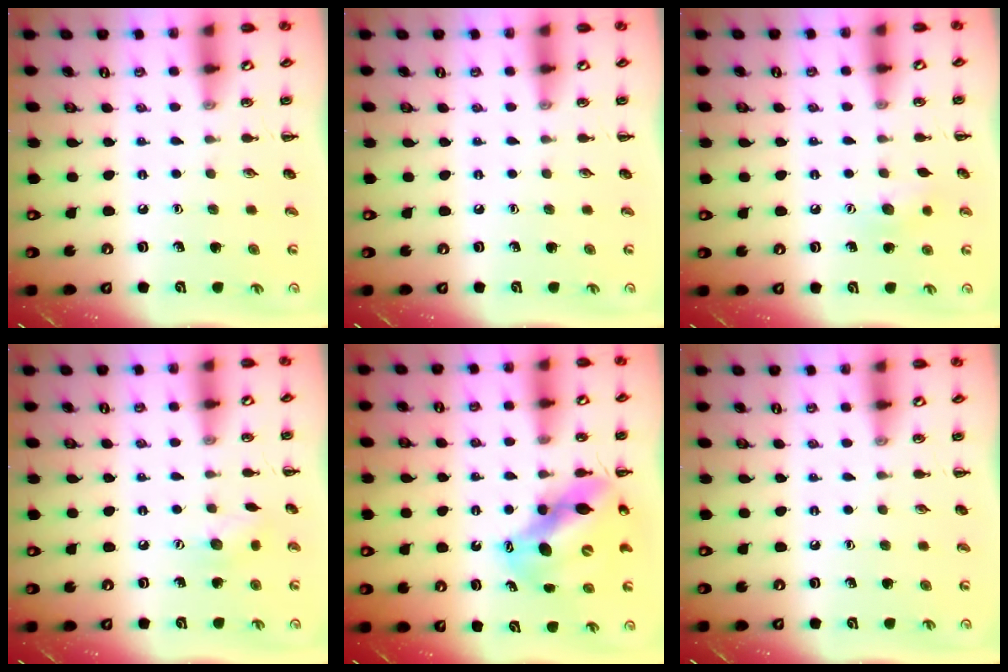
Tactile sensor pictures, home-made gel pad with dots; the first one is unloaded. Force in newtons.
{"total": 0.0}
{"total": 7.5, "press": 7.4, "slide": 1.5}
{"total": 6.7, "press": 6.5, "slide": 1.4}
{"total": 12.6, "press": 12.1, "slide": 3.4}
{"total": 0.0}